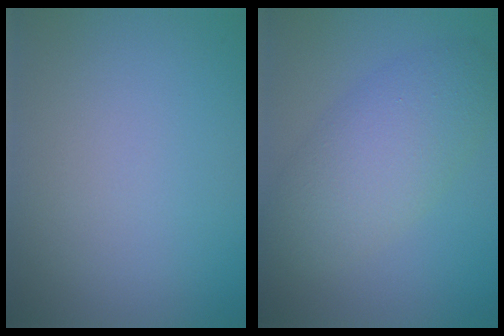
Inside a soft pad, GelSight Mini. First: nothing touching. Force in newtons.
{"total": 5.5, "press": 5.5, "slide": 0.4}